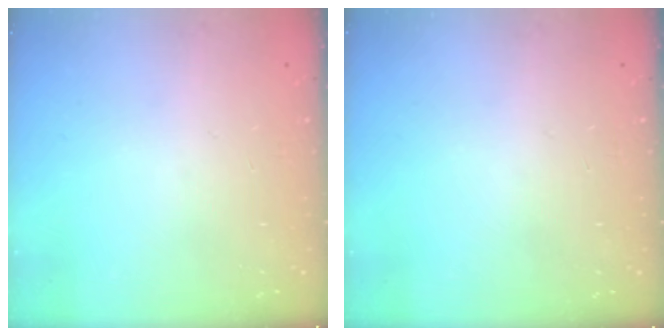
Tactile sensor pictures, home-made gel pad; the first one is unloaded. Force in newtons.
{"total": 0.0}